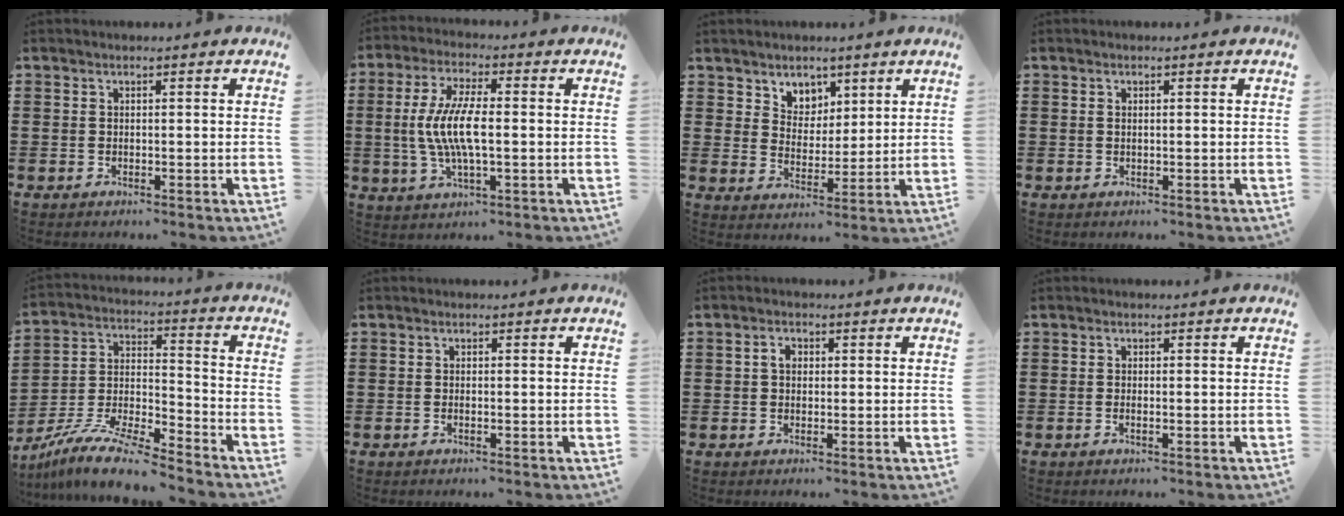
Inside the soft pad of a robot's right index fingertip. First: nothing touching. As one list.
[{"total": 8.5, "force": [-0.6, 2.6, 8.1], "torque": [-0.176, -0.007, -0.019]}, {"total": 5.0, "force": [3.5, 3.6, 0.0], "torque": [-0.025, 0.000, 0.065]}, {"total": 0.6, "force": [0.1, 0.2, 0.5], "torque": [-0.012, 0.000, 0.002]}, {"total": 10.4, "force": [-9.6, 0.7, 3.9], "torque": [-0.078, 0.015, -0.193]}, {"total": 0.6, "force": [-0.2, 0.1, 0.5], "torque": [-0.010, -0.003, -0.003]}, {"total": 2.0, "force": [0.3, 1.5, 1.4], "torque": [-0.030, 0.009, 0.004]}, {"total": 0.8, "force": [-0.2, 0.2, 0.8], "torque": [-0.014, -0.003, -0.004]}]